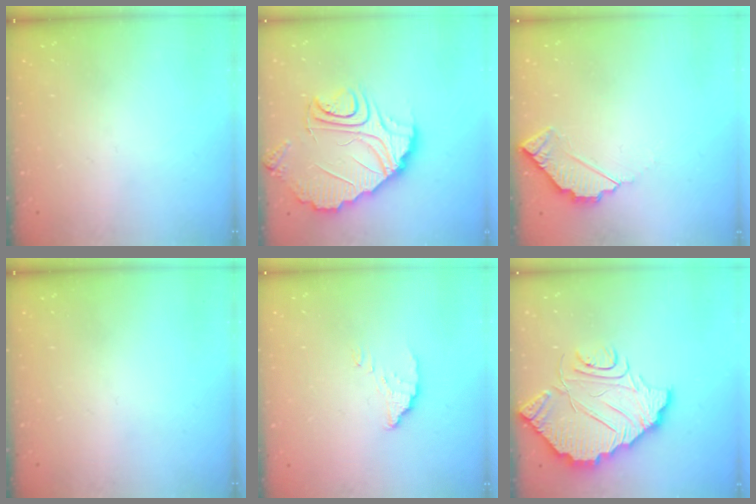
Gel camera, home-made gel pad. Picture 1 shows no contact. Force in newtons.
{"total": 13.6, "press": 13.6, "slide": 1.2}
{"total": 3.7, "press": 3.7, "slide": 0.3}
{"total": 0.0}
{"total": 3.3, "press": 3.3, "slide": 0.1}
{"total": 11.4, "press": 11.4, "slide": 0.8}